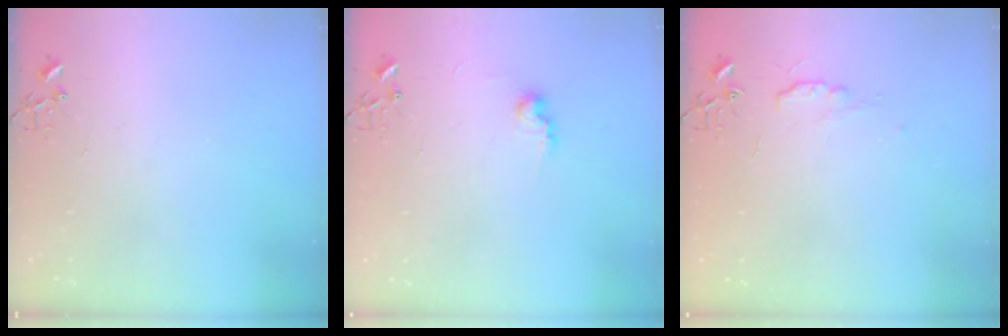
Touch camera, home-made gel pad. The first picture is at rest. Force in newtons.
{"total": 7.5, "press": 7.4, "slide": 0.3}
{"total": 5.6, "press": 5.5, "slide": 0.7}